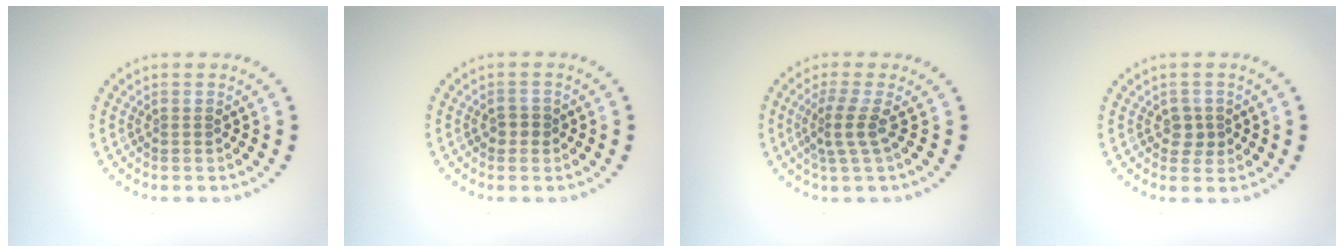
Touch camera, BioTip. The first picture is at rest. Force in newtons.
{"total": 1.3, "press": 1.2, "slide": 0.4}
{"total": 2.4, "press": 1.7, "slide": 1.6}
{"total": 1.4, "press": 1.4, "slide": 0.4}